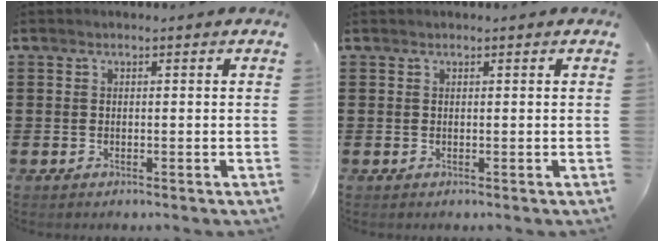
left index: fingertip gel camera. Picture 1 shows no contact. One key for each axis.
{"total": 0.0}